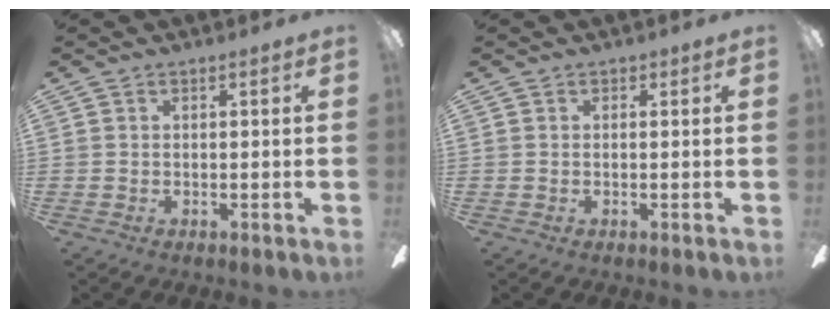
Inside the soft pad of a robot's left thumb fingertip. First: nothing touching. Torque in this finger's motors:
{"motor_torque": [-0.04, 0.04, -0.02, 0.04, 0.00]}